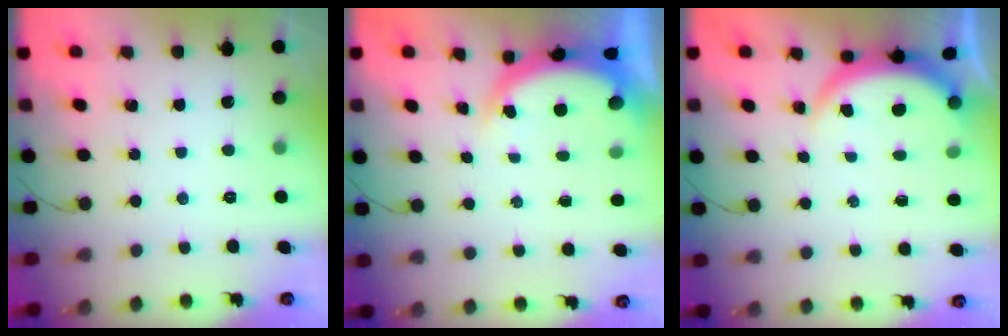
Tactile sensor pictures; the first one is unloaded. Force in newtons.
{"total": 4.4, "press": 4.4, "slide": 0.3}
{"total": 4.0, "press": 4.0, "slide": 0.3}